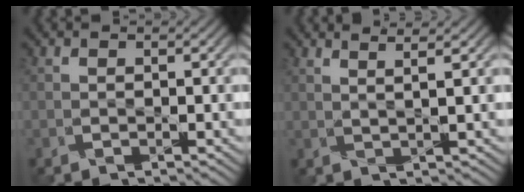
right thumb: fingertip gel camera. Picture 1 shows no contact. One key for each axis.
{"total": 2.7, "fx": 2.4, "fy": -0.5, "fz": 1.1, "tx": -0.012, "ty": 0.004, "tz": 0.031}